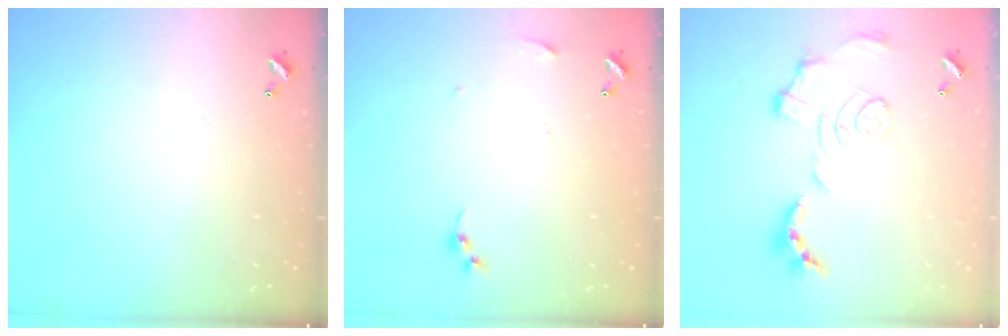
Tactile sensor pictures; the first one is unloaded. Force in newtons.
{"total": 5.1, "press": 5.0, "slide": 0.6}
{"total": 1.5, "press": 0.8, "slide": 1.3}